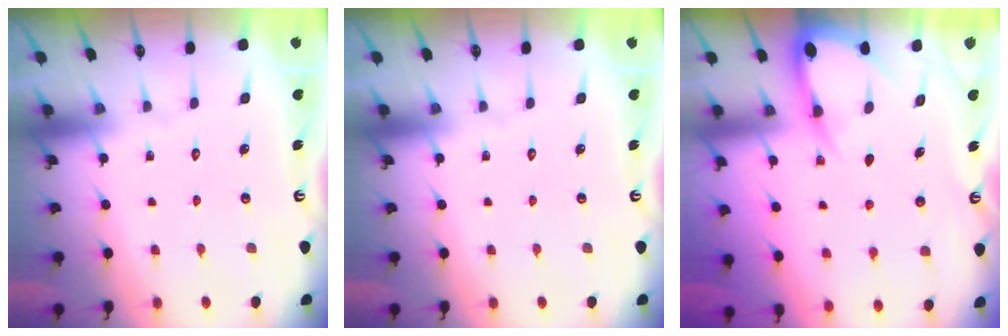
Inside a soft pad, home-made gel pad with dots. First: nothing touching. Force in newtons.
{"total": 0.0}
{"total": 5.8, "press": 5.8, "slide": 0.6}